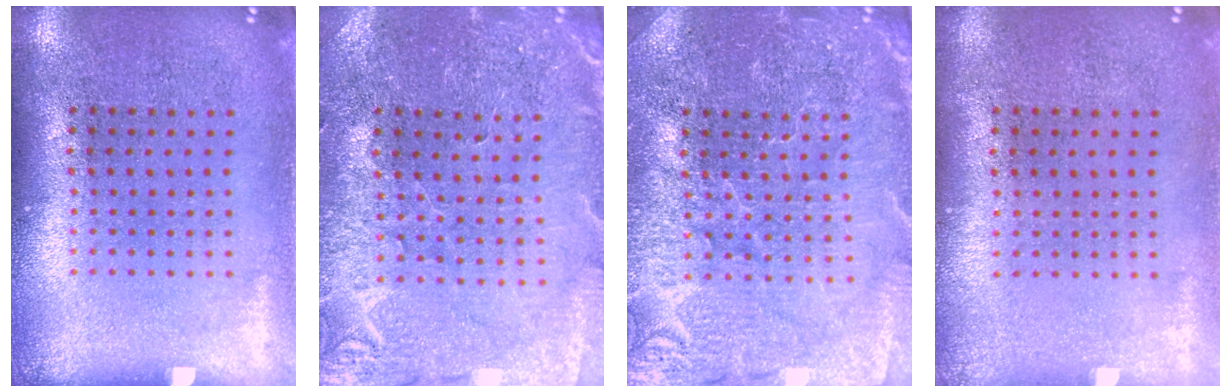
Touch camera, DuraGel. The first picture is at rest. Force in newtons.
{"total": 1.0, "press": 1.0, "slide": 0.2}
{"total": 4.0, "press": 3.8, "slide": 1.3}
{"total": 0.0}